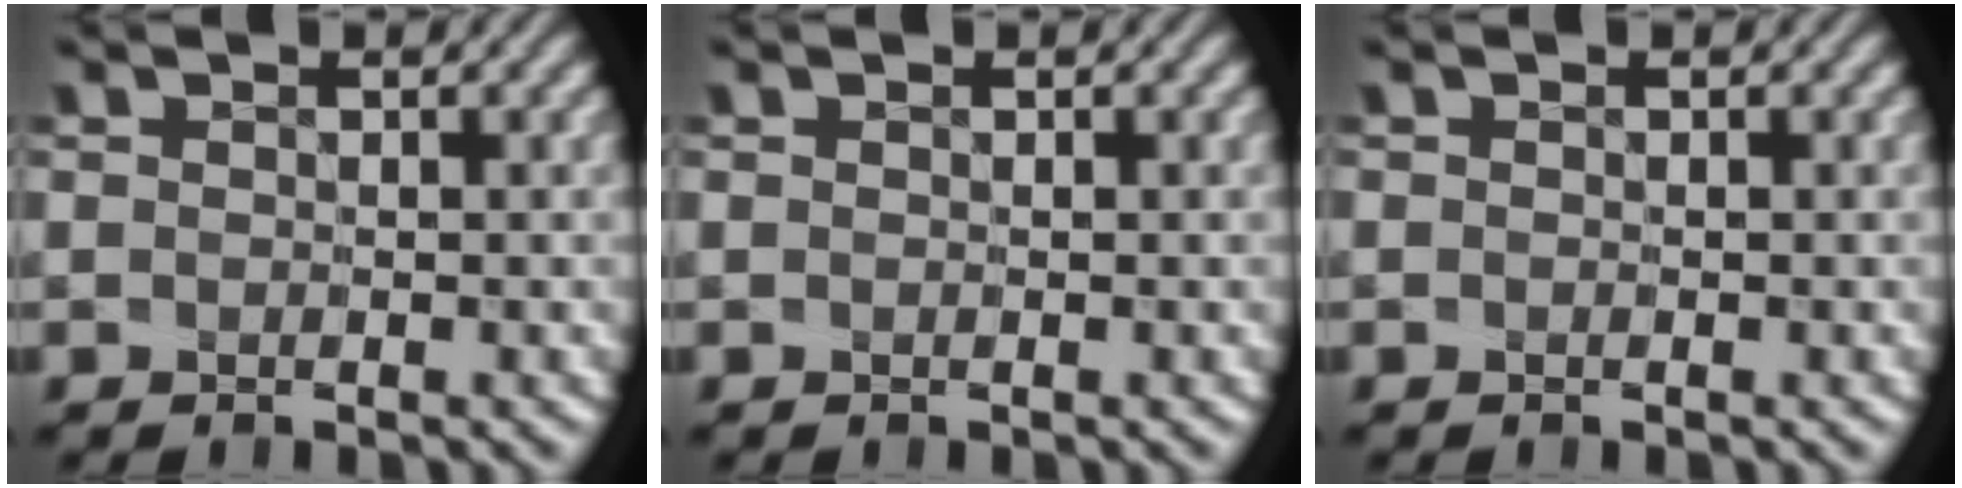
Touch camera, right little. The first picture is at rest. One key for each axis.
{"total": 0.0}
{"total": 0.0}